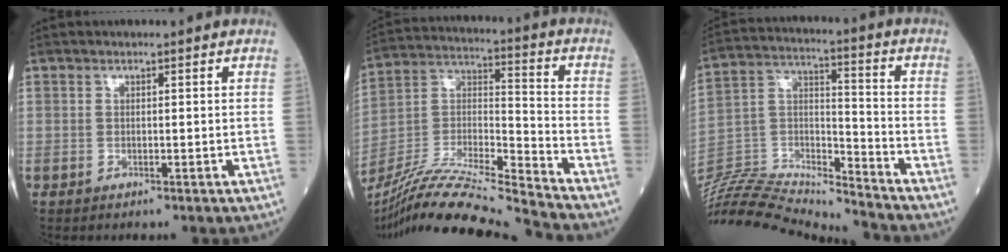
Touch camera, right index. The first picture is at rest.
{"total": 20.9, "force": [-19.2, -1.5, 8.1], "torque": [-0.167, -0.010, -0.345]}
{"total": 20.7, "force": [-20.2, -0.1, 4.6], "torque": [-0.089, 0.023, -0.349]}